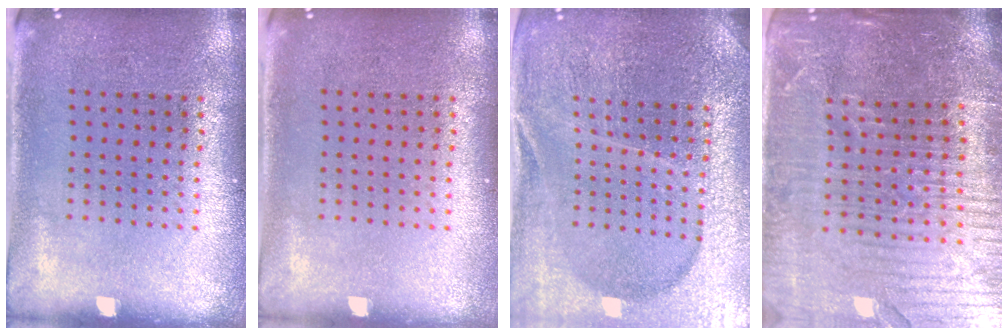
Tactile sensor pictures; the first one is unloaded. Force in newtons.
{"total": 0.0}
{"total": 4.9, "press": 4.5, "slide": 1.8}
{"total": 5.6, "press": 5.0, "slide": 2.4}